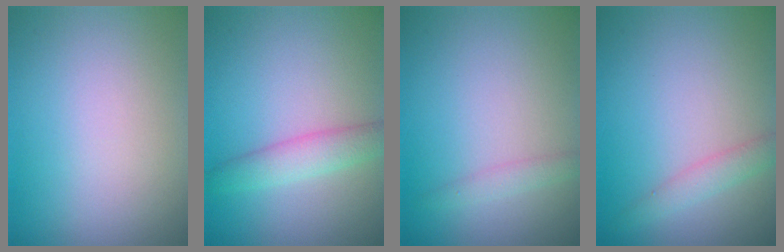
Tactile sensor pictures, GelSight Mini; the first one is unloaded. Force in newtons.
{"total": 2.7, "press": 2.7, "slide": 0.1}
{"total": 1.2, "press": 1.2, "slide": 0.0}
{"total": 1.7, "press": 1.7, "slide": 0.1}